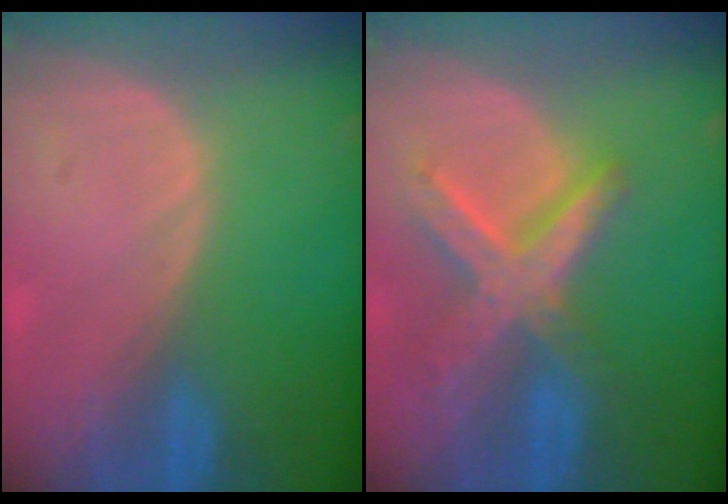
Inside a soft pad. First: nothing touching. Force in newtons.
{"total": 8.5, "press": 7.3, "slide": 4.2}